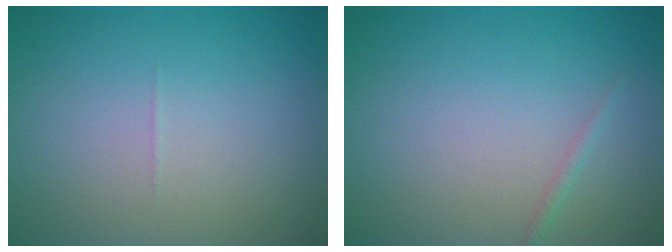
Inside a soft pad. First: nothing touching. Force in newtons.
{"total": 0.7, "press": 0.7, "slide": 0.0}